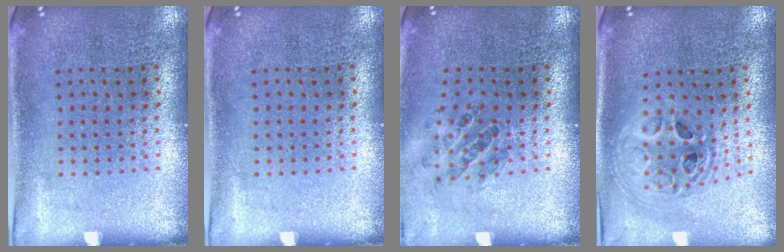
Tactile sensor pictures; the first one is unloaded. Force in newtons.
{"total": 0.0}
{"total": 0.9, "press": 0.9, "slide": 0.0}
{"total": 2.1, "press": 1.7, "slide": 1.3}